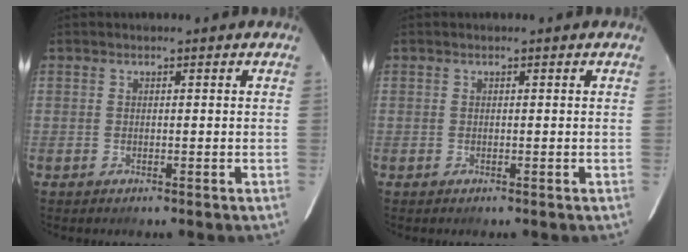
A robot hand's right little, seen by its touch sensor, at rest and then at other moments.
{"total": 0.0}